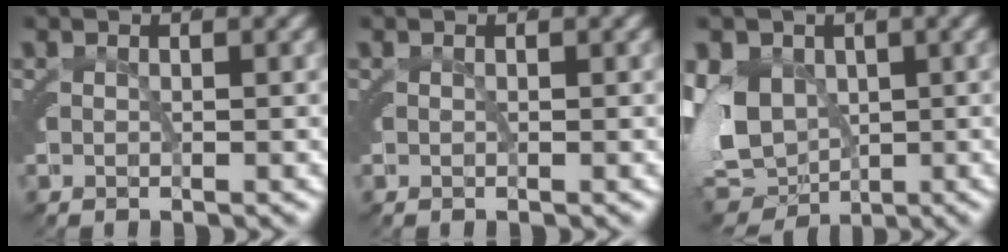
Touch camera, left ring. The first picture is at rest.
{"total": 0.0}
{"total": 11.6, "force": [-0.6, 9.9, 6.0], "torque": [-0.141, -0.040, 0.005]}